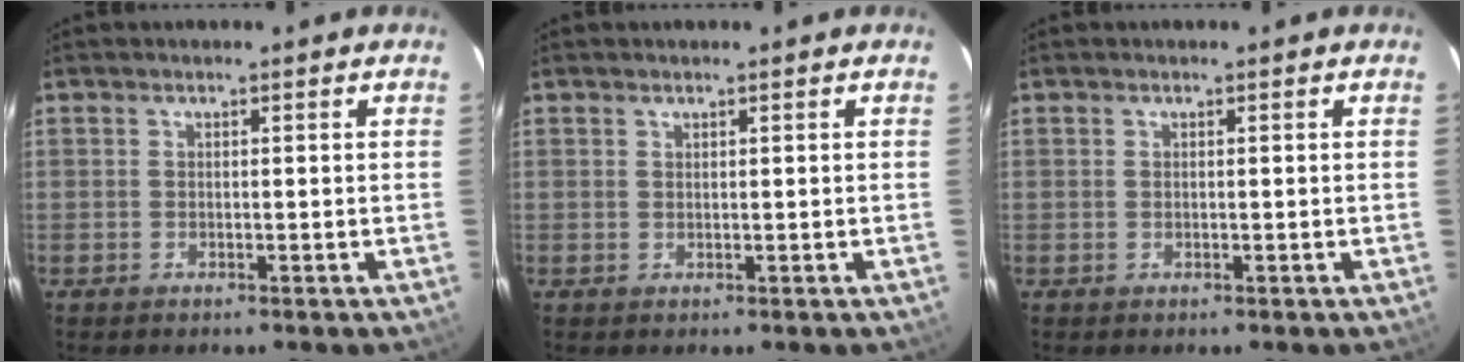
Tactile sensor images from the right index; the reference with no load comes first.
{"total": 0.0}
{"total": 0.0}